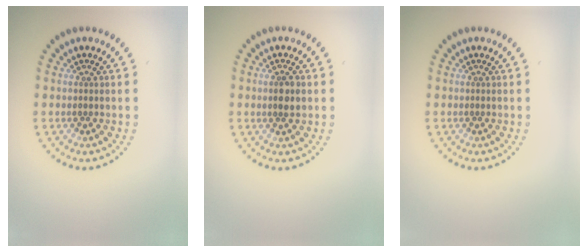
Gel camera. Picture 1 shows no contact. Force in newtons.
{"total": 1.8, "press": 1.7, "slide": 0.7}
{"total": 0.0}